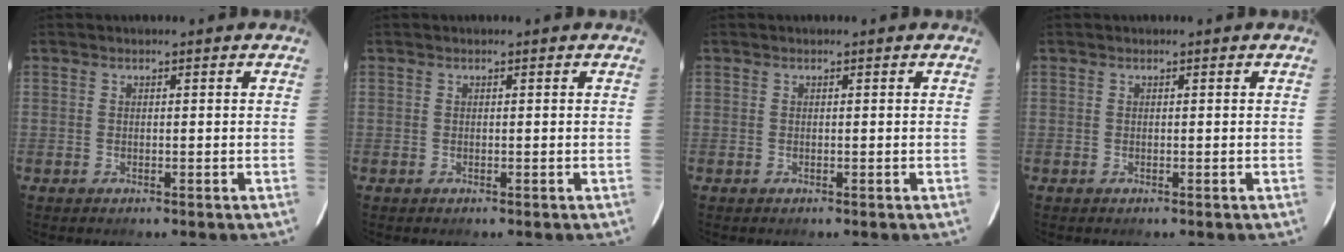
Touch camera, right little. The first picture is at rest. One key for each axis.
{"total": 0.0}
{"total": 0.0}
{"total": 0.0}